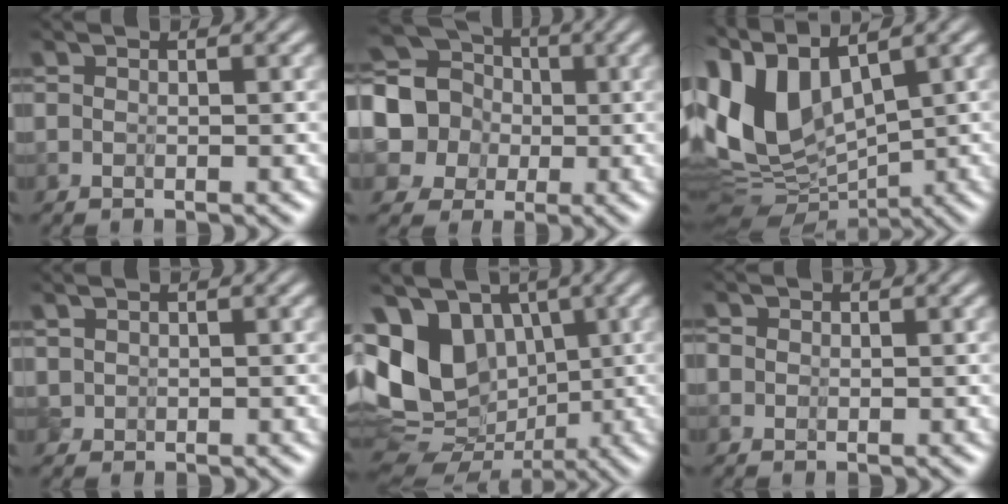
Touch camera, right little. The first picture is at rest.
{"total": 10.2, "force": [0.7, 9.3, 4.1], "torque": [-0.139, 0.006, -0.022]}
{"total": 6.3, "force": [3.1, 2.7, 4.7], "torque": [-0.137, -0.009, 0.053]}
{"total": 1.3, "force": [0.8, 1.0, 0.4], "torque": [-0.020, 0.000, 0.010]}
{"total": 9.8, "force": [1.8, 7.6, 5.9], "torque": [-0.121, 0.000, 0.032]}
{"total": 1.0, "force": [0.3, 1.0, 0.1], "torque": [-0.008, 0.007, -0.014]}